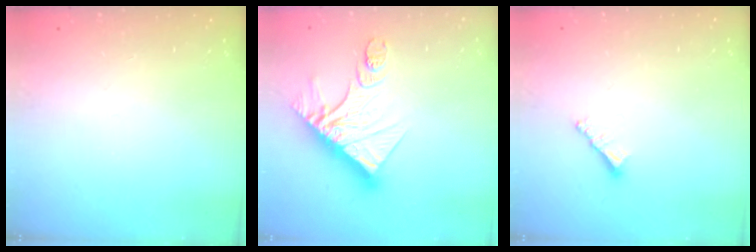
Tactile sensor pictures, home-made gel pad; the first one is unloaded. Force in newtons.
{"total": 16.2, "press": 16.2, "slide": 1.7}
{"total": 2.9, "press": 2.9, "slide": 0.3}